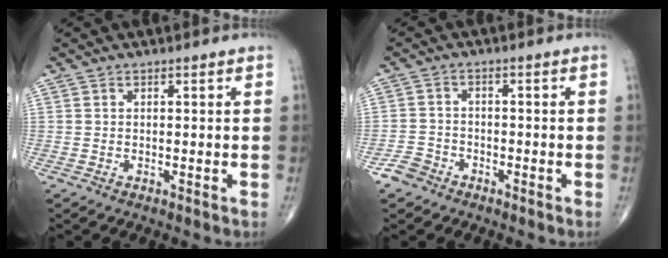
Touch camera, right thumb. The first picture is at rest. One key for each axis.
{"total": 3.6, "fx": -2.6, "fy": 2.5, "fz": 0.6, "tx": -0.008, "ty": 0.016, "tz": -0.052}